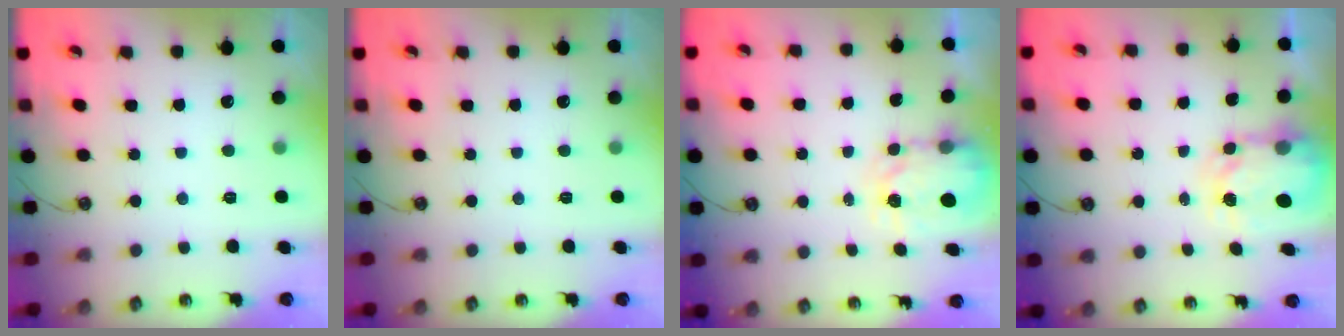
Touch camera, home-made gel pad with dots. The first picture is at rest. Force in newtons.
{"total": 0.0}
{"total": 4.5, "press": 4.5, "slide": 0.5}
{"total": 4.7, "press": 4.7, "slide": 0.3}